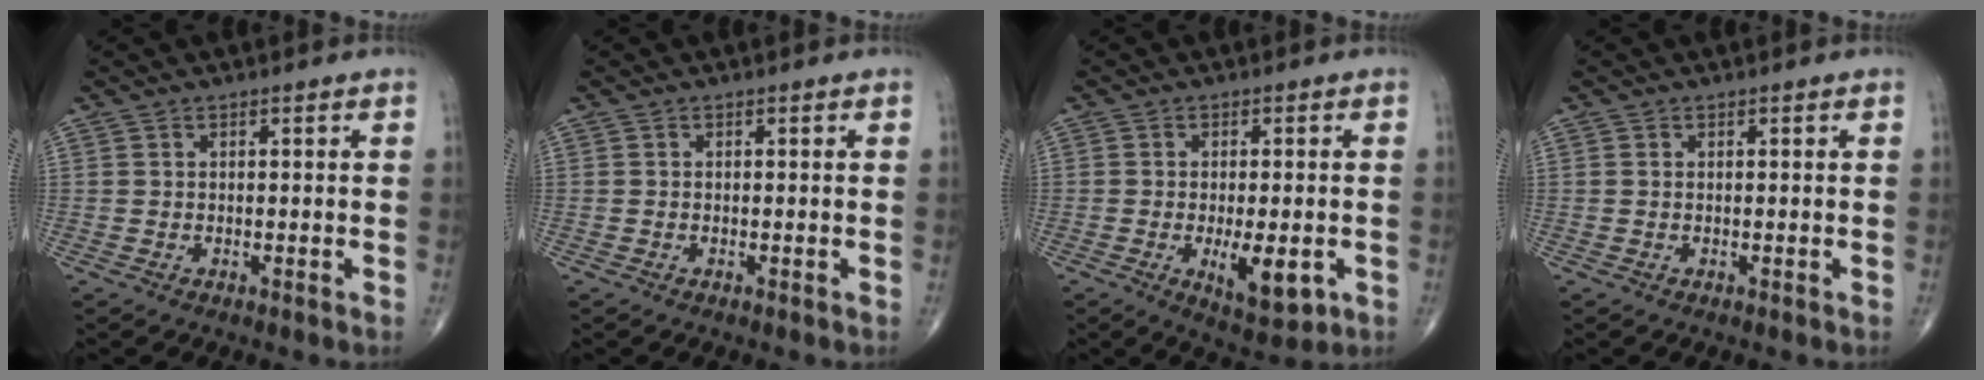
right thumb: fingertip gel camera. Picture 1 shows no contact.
{"total": 0.0}
{"total": 8.4, "force": [-2.3, 3.2, 7.4], "torque": [-0.106, -0.013, -0.028]}
{"total": 0.0}